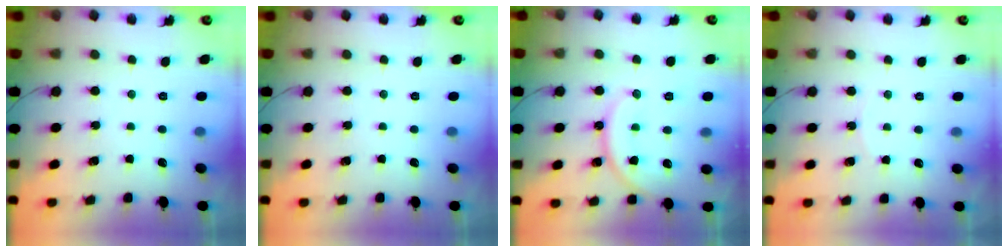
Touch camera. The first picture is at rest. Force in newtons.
{"total": 0.0}
{"total": 12.5, "press": 12.5, "slide": 1.2}
{"total": 3.7, "press": 2.9, "slide": 2.3}